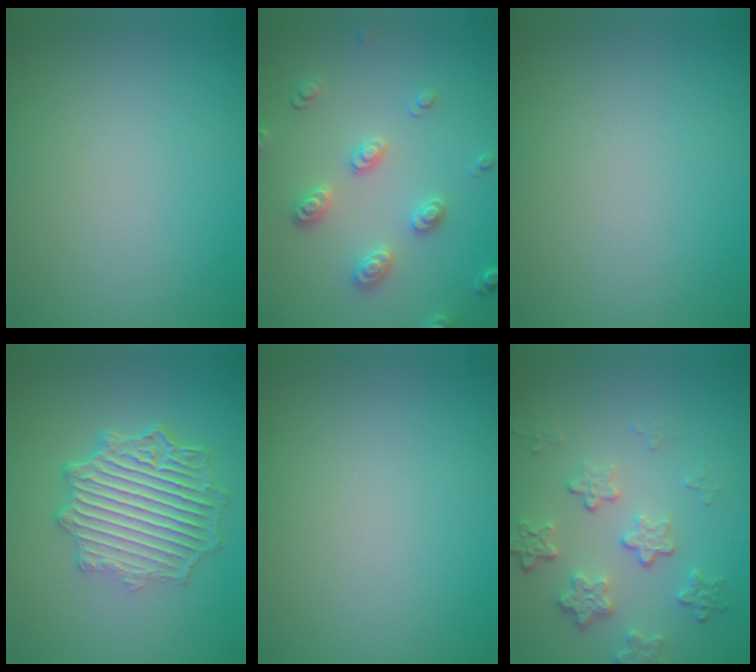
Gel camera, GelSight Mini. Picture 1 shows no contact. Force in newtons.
{"total": 2.8, "press": 2.7, "slide": 0.8}
{"total": 0.0}
{"total": 6.9, "press": 5.3, "slide": 4.4}
{"total": 0.0}
{"total": 4.0, "press": 3.1, "slide": 2.5}